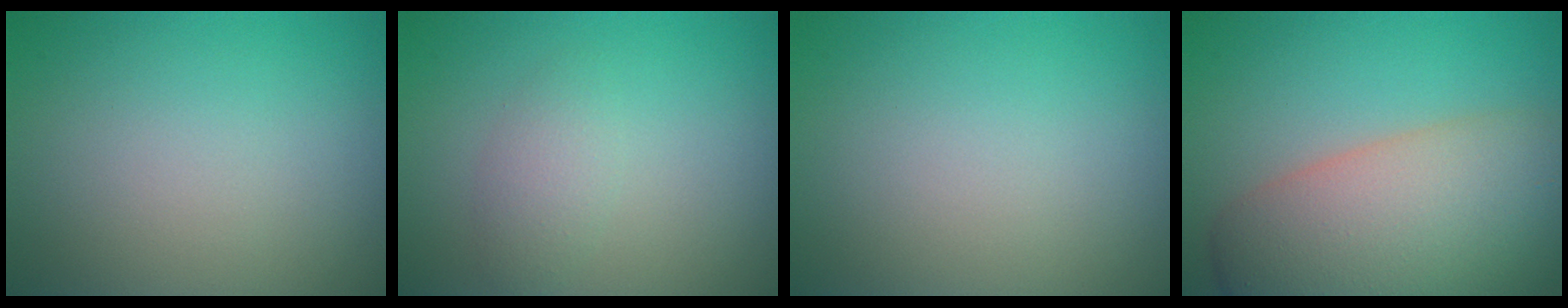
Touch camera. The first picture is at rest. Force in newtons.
{"total": 1.8, "press": 1.8, "slide": 0.1}
{"total": 0.0}
{"total": 11.3, "press": 11.3, "slide": 0.8}